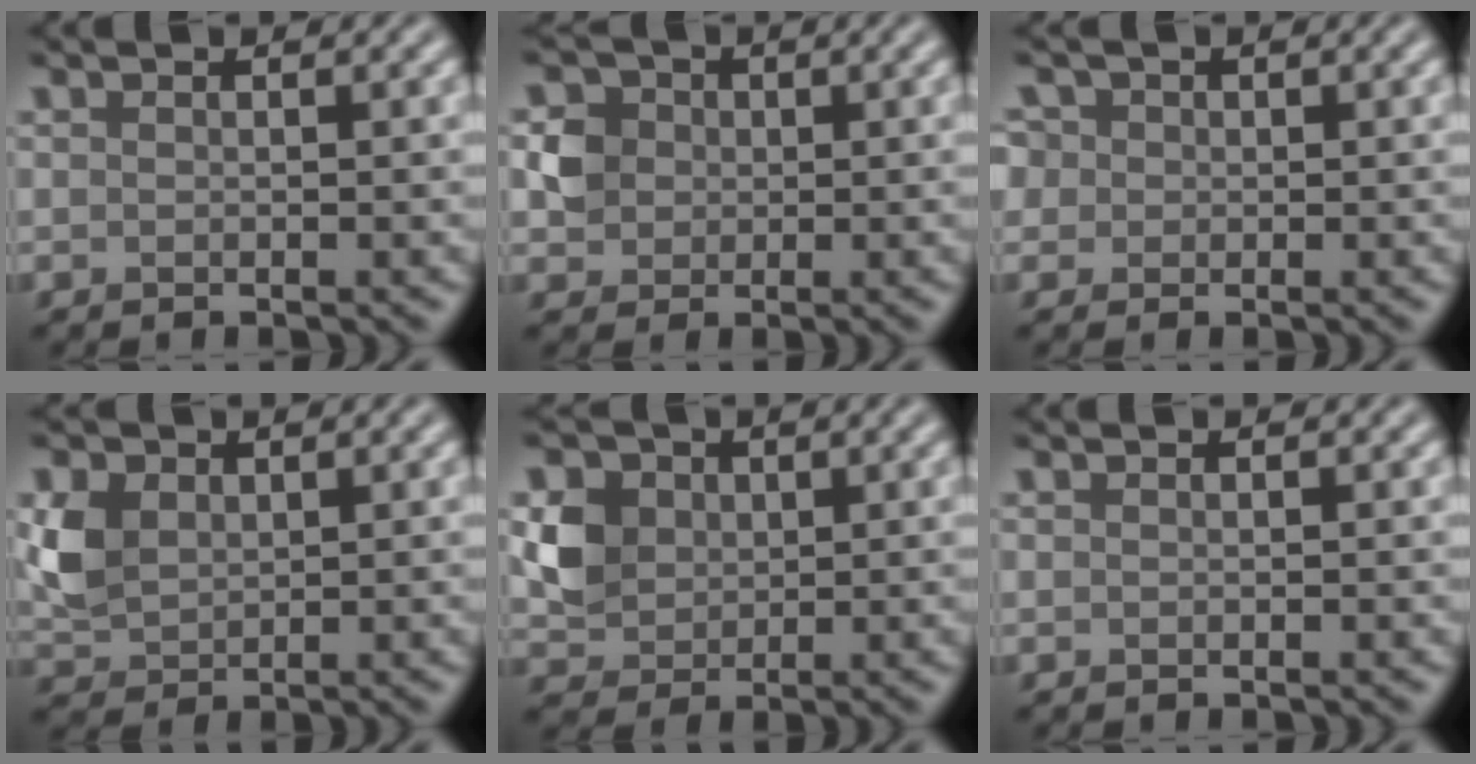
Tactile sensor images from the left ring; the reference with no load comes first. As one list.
[{"total": 2.4, "force": [0.2, 2.3, 0.6], "torque": [-0.002, 0.002, 0.006]}, {"total": 4.3, "force": [1.7, 3.5, 1.9], "torque": [-0.043, 0.025, 0.008]}, {"total": 3.6, "force": [1.0, 2.8, 2.0], "torque": [-0.053, 0.001, 0.021]}, {"total": 3.8, "force": [0.8, 3.3, 1.7], "torque": [-0.036, 0.000, 0.016]}, {"total": 0.0}]